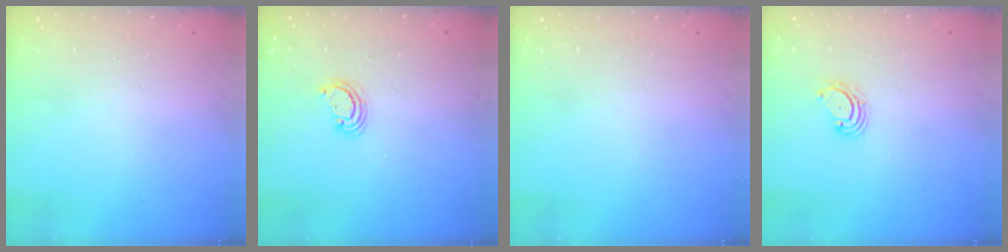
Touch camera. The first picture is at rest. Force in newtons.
{"total": 3.1, "press": 3.1, "slide": 0.3}
{"total": 0.0}
{"total": 3.8, "press": 3.8, "slide": 0.5}